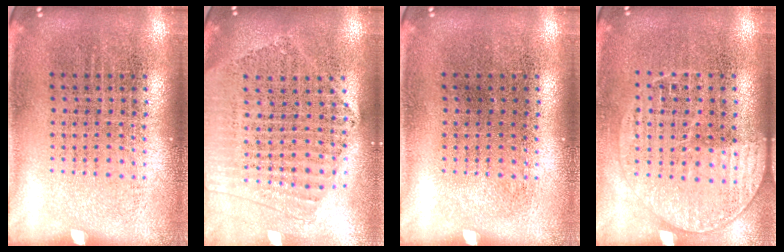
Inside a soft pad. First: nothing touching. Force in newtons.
{"total": 2.0, "press": 1.8, "slide": 0.9}
{"total": 0.0}
{"total": 1.4, "press": 1.3, "slide": 0.5}